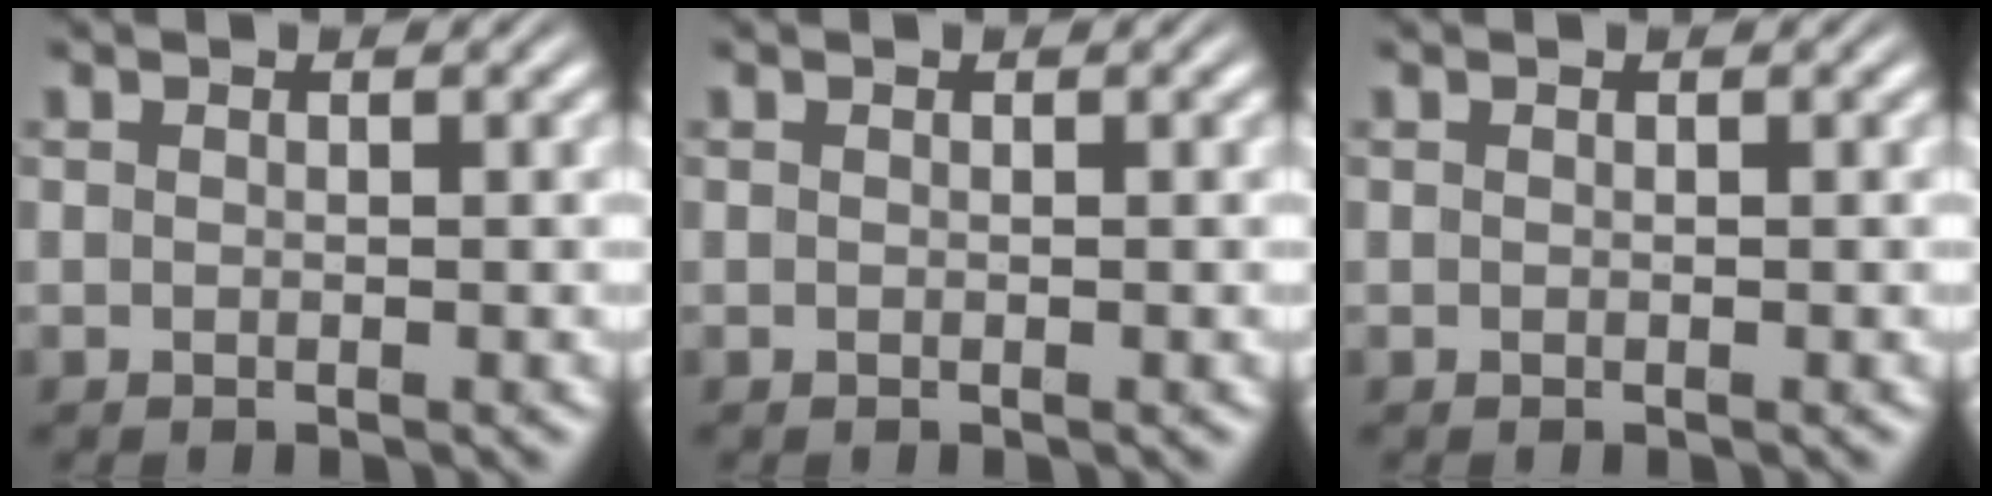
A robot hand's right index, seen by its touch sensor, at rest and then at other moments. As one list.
[{"total": 0.0}, {"total": 0.0}]